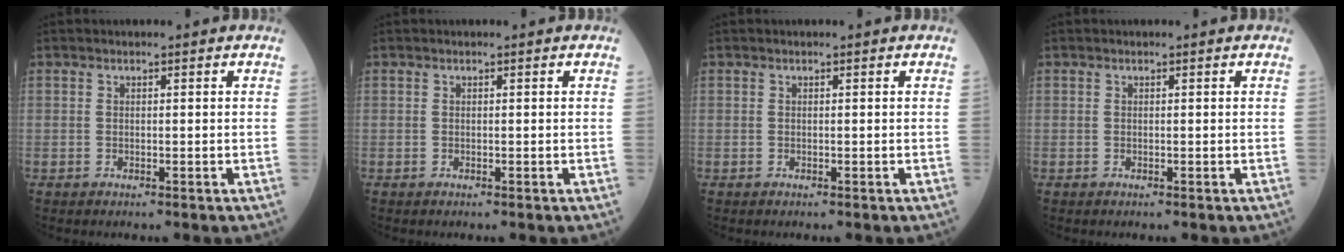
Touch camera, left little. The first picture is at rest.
{"total": 0.0}
{"total": 0.0}
{"total": 0.0}